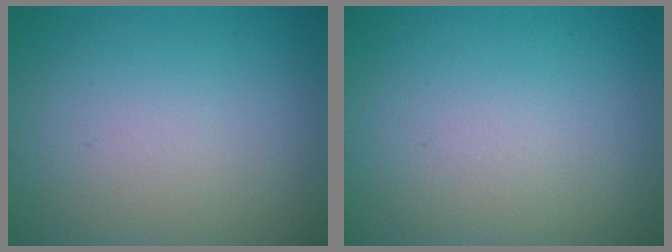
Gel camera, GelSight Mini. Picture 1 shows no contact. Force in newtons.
{"total": 0.0}